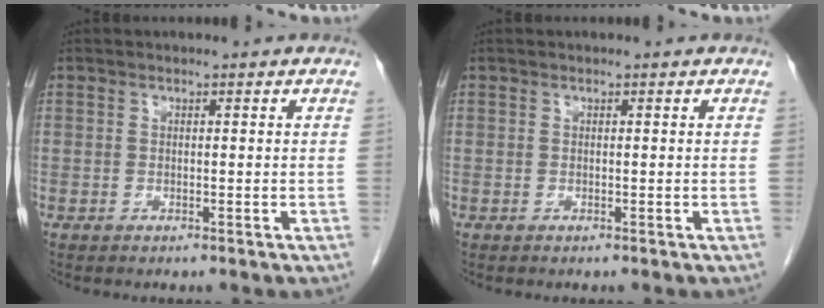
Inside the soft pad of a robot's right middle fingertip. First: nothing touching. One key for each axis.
{"total": 0.0}